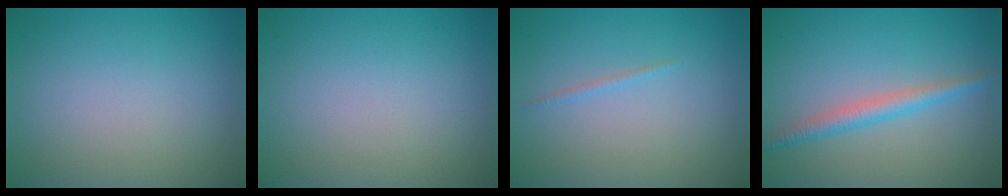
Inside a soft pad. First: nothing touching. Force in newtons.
{"total": 0.0}
{"total": 0.6, "press": 0.6, "slide": 0.1}
{"total": 2.5, "press": 2.5, "slide": 0.1}